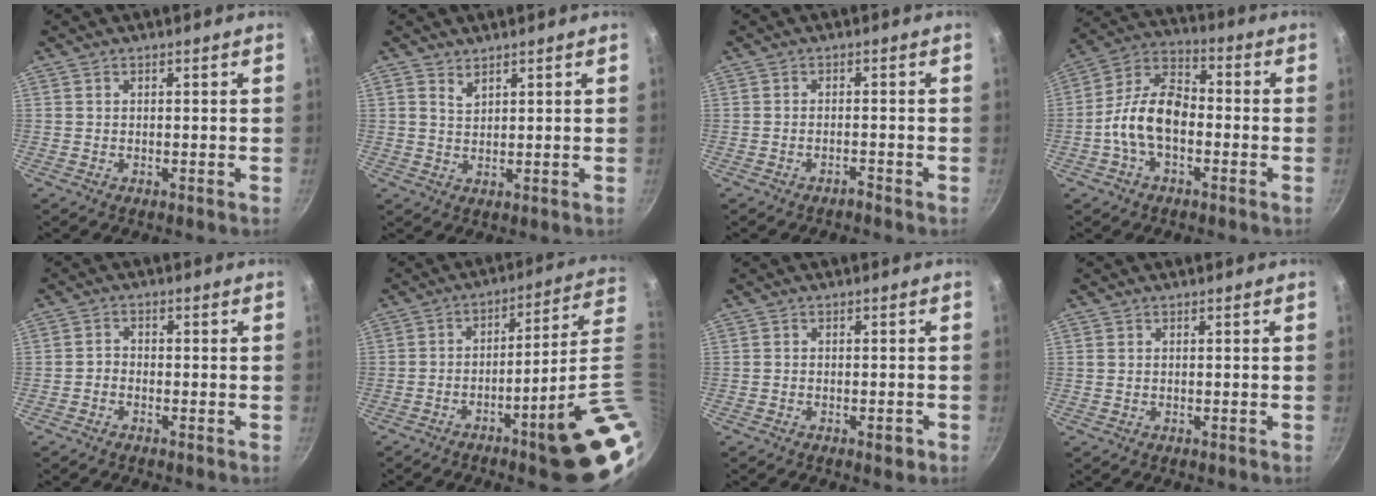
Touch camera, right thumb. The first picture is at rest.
{"total": 2.2, "force": [1.5, 1.1, 1.1], "torque": [-0.020, -0.009, 0.030]}
{"total": 1.4, "force": [-1.3, 0.2, 0.5], "torque": [-0.011, 0.015, -0.016]}
{"total": 12.1, "force": [-2.7, 7.2, 9.4], "torque": [-0.150, 0.045, -0.067]}
{"total": 1.8, "force": [-1.1, 1.2, 0.8], "torque": [-0.014, 0.014, -0.027]}
{"total": 17.5, "force": [-4.3, 1.6, 16.9], "torque": [-0.199, 0.023, -0.056]}
{"total": 2.3, "force": [-1.2, 1.0, 1.6], "torque": [-0.023, 0.011, -0.015]}
{"total": 0.5, "force": [0.2, 0.4, 0.2], "torque": [-0.004, 0.000, 0.002]}